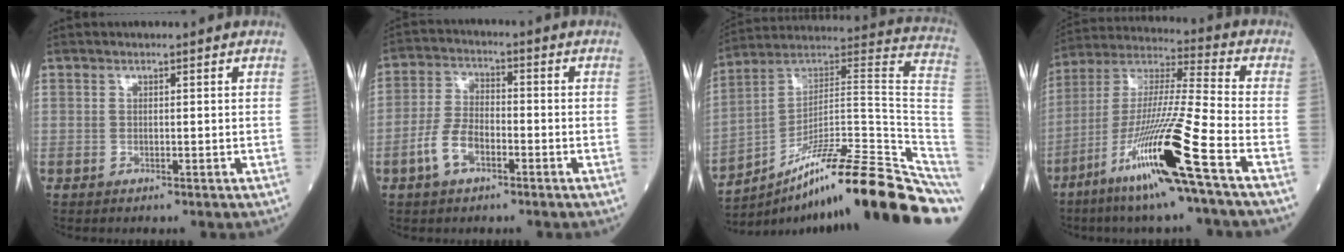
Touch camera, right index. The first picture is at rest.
{"total": 6.3, "force": [-2.9, 3.1, 4.7], "torque": [-0.105, 0.008, -0.059]}
{"total": 27.6, "force": [-17.5, 2.6, 21.1], "torque": [-0.202, 0.048, -0.274]}
{"total": 18.0, "force": [-8.8, -1.3, 15.7], "torque": [-0.329, -0.038, -0.171]}